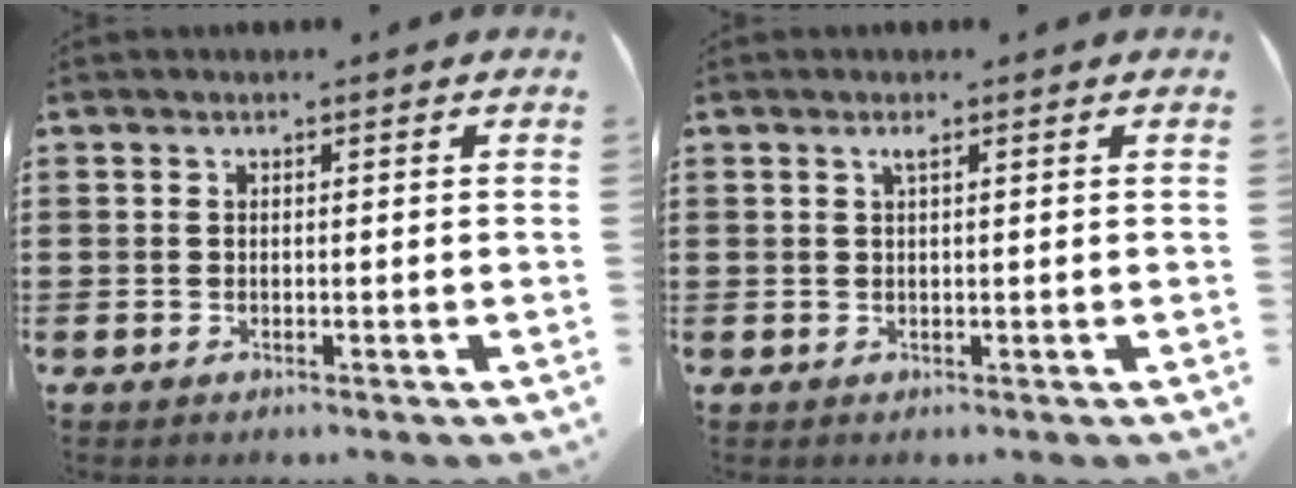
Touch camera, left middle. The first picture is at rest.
{"total": 1.0, "force": [0.4, 0.1, 0.8], "torque": [-0.018, 0.000, 0.009]}